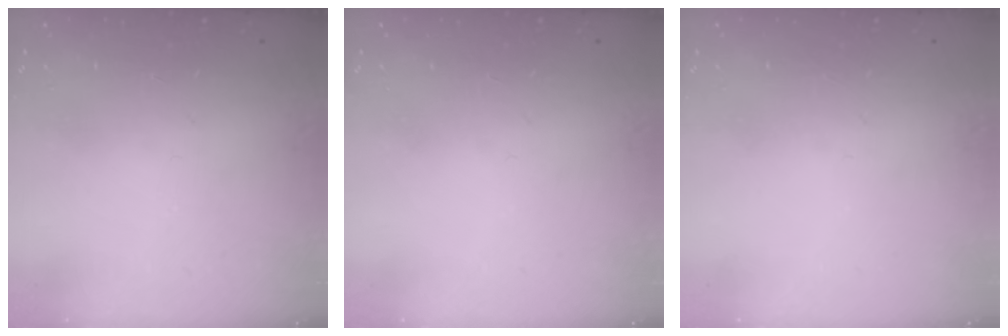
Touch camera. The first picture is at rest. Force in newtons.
{"total": 0.0}
{"total": 0.0}